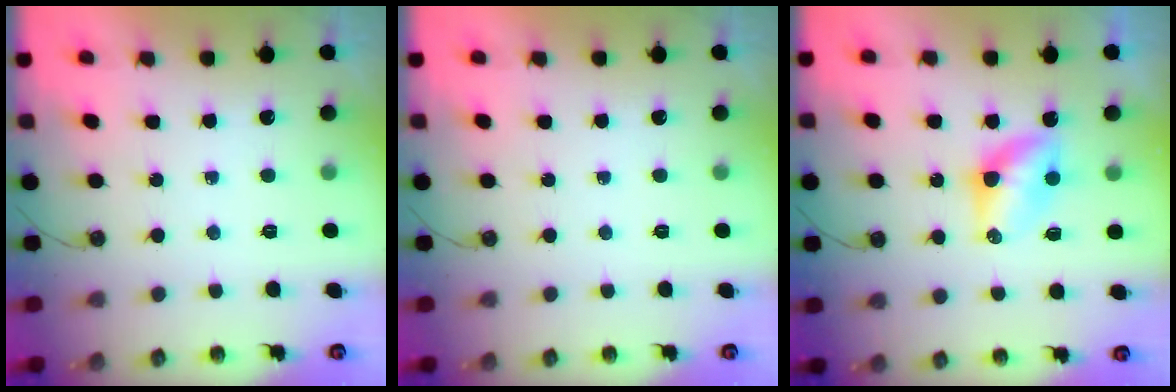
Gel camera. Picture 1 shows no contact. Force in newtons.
{"total": 0.0}
{"total": 5.7, "press": 5.7, "slide": 0.6}